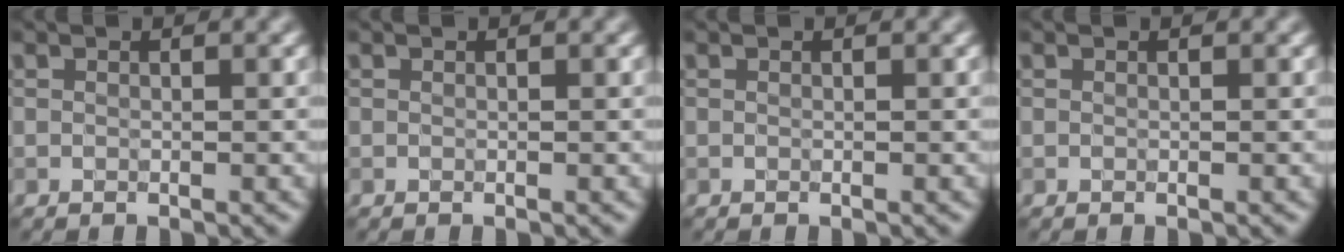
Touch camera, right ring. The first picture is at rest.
{"total": 0.0}
{"total": 0.0}
{"total": 0.0}